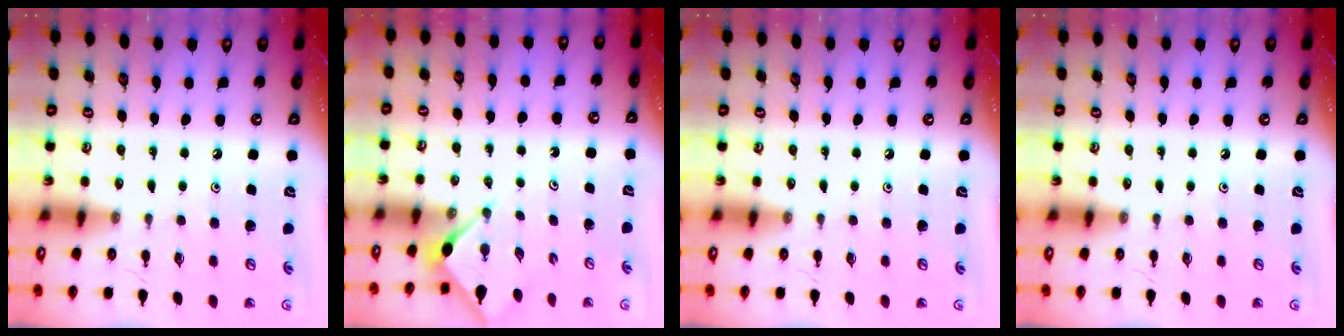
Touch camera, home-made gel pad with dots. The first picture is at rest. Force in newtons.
{"total": 2.9, "press": 2.8, "slide": 0.4}
{"total": 0.0}
{"total": 0.0}